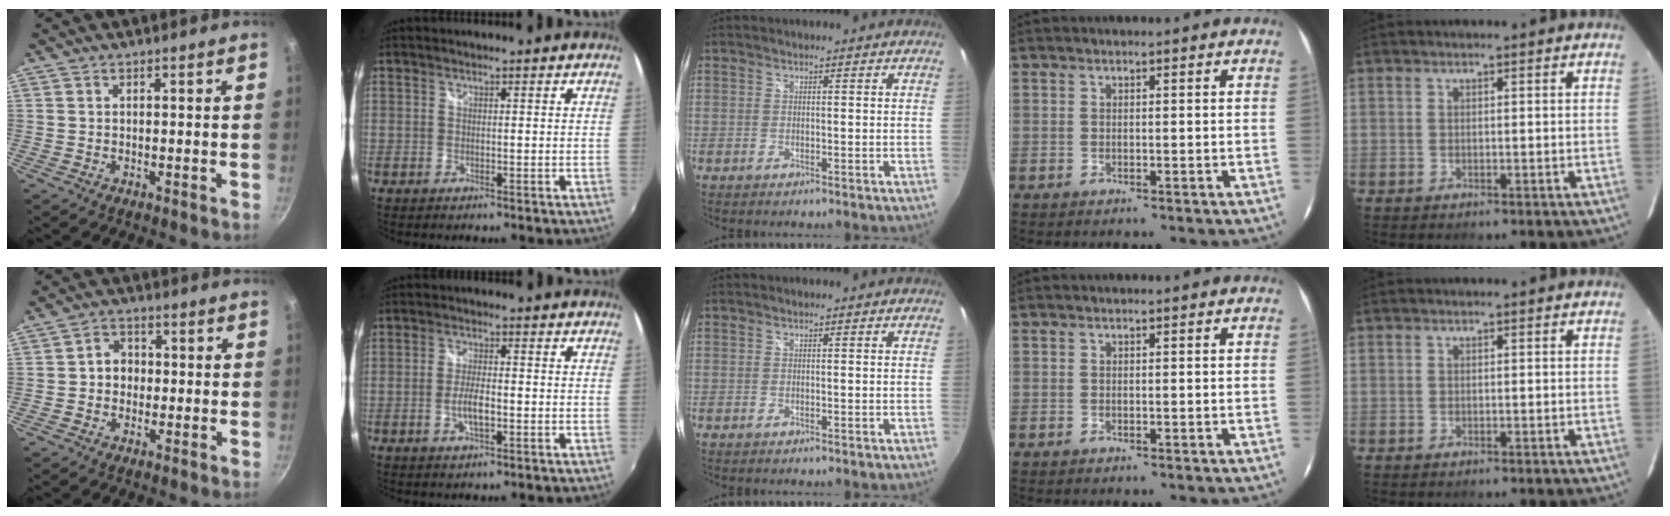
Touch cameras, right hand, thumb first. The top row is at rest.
{"thumb": {"total": 4.4, "force": [-0.3, 3.8, 2.0], "torque": [-0.004, 0.010, -0.012]}, "index": {"total": 4.2, "force": [-1.3, 1.2, 3.8], "torque": [-0.079, 0.000, -0.024]}}